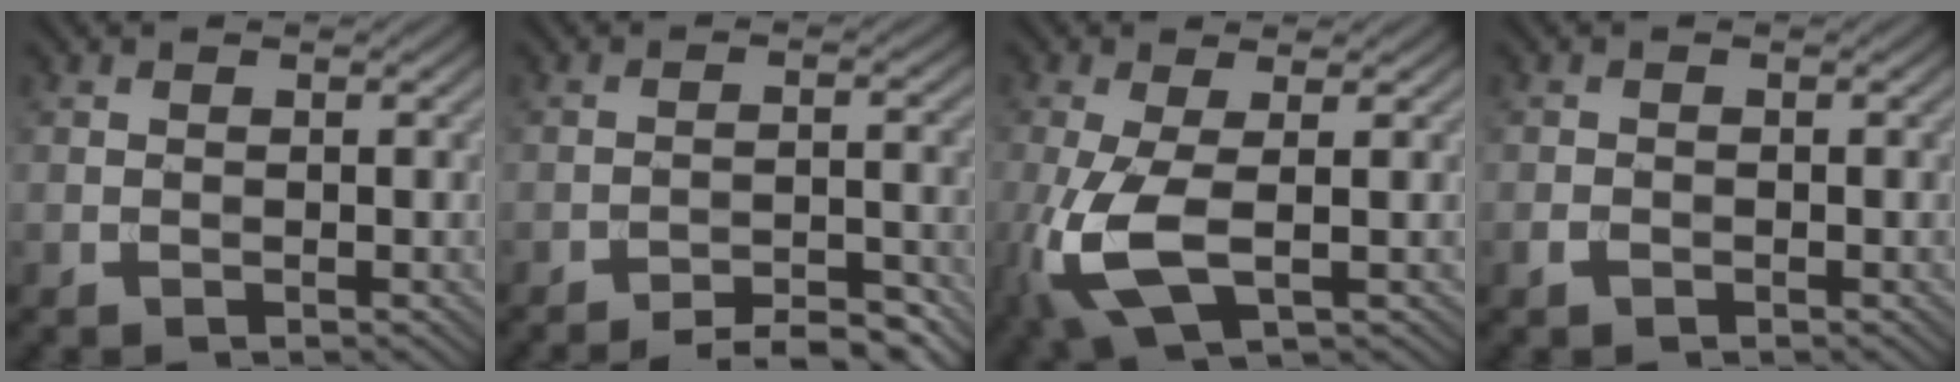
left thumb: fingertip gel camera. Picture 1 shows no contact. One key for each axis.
{"total": 6.5, "fx": -5.8, "fy": 0.9, "fz": 2.8, "tx": -0.048, "ty": 0.018, "tz": -0.080}
{"total": 8.2, "fx": -1.3, "fy": 2.8, "fz": 7.6, "tx": -0.191, "ty": -0.010, "tz": -0.024}
{"total": 1.0, "fx": -0.6, "fy": 0.5, "fz": 0.6, "tx": -0.014, "ty": 0.003, "tz": -0.014}